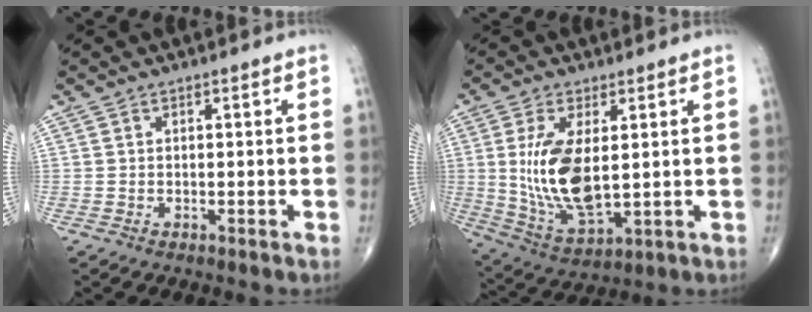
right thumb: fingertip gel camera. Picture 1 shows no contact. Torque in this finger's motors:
{"motor_torque": [-0.11, 0.97, 1.35, 0.42, 0.31]}